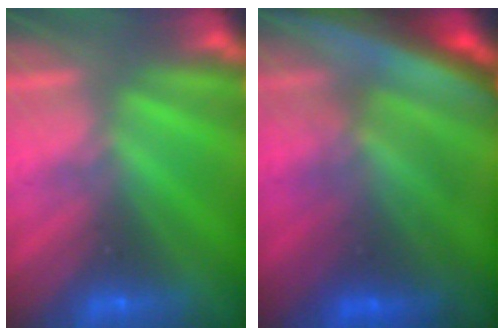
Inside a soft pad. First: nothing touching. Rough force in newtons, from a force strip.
{"total": 7.4}